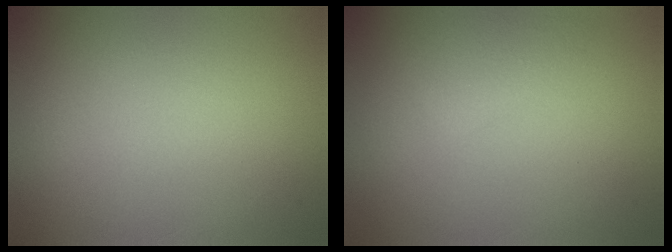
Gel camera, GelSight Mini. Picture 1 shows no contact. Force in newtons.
{"total": 1.7, "press": 1.7, "slide": 0.1}